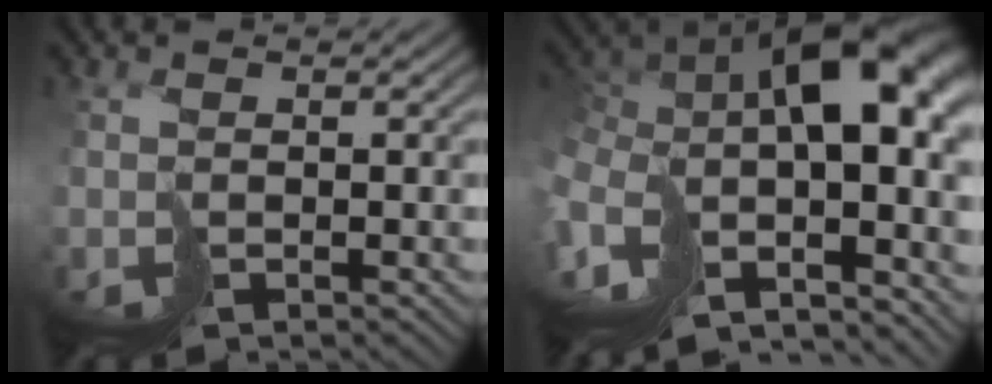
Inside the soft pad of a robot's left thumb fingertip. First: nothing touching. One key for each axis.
{"total": 16.1, "fx": -1.7, "fy": 9.1, "fz": 13.2, "tx": -0.247, "ty": -0.016, "tz": -0.003}